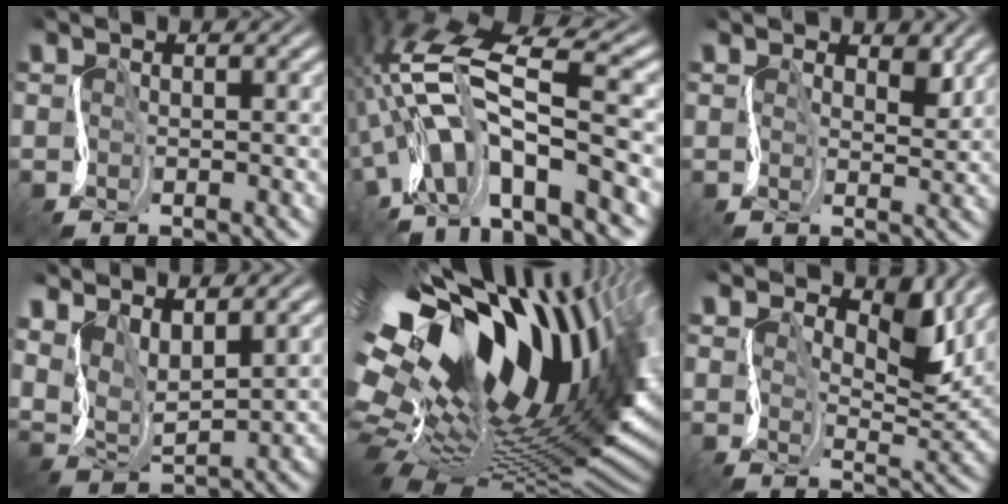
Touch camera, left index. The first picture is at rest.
{"total": 12.1, "force": [-2.1, 4.9, 10.9], "torque": [-0.217, 0.019, -0.037]}
{"total": 2.0, "force": [1.4, 1.1, 1.0], "torque": [-0.013, -0.002, 0.023]}
{"total": 5.0, "force": [3.7, 2.0, 2.8], "torque": [-0.063, -0.001, 0.077]}
{"total": 20.1, "force": [5.8, 10.5, 16.1], "torque": [-0.288, -0.010, 0.109]}
{"total": 4.7, "force": [3.2, 1.9, 2.9], "torque": [-0.038, -0.007, 0.048]}